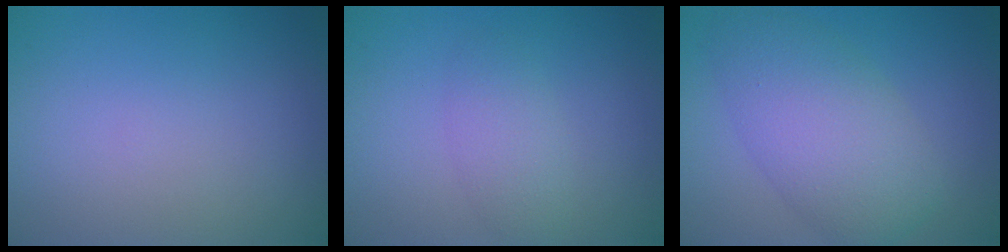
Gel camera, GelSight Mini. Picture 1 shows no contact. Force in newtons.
{"total": 2.1, "press": 2.1, "slide": 0.1}
{"total": 6.8, "press": 6.8, "slide": 0.2}